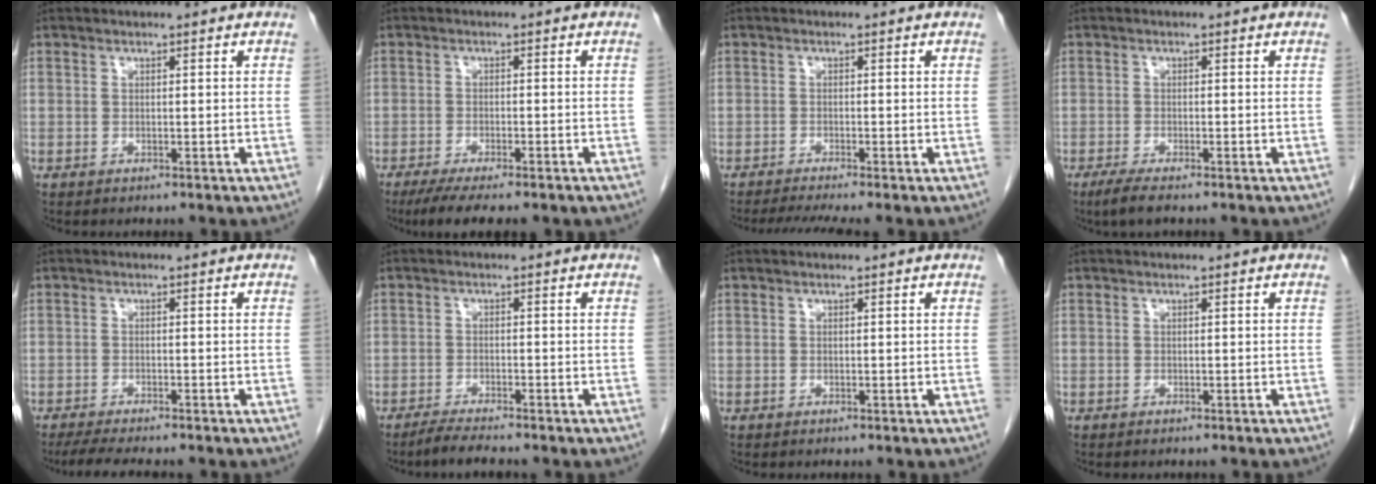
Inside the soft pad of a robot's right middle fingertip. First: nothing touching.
{"total": 8.6, "force": [-6.8, 1.5, 5.1], "torque": [-0.069, -0.014, -0.097]}
{"total": 4.6, "force": [-3.8, -0.6, 2.5], "torque": [-0.039, -0.012, -0.063]}
{"total": 3.0, "force": [-2.2, 0.3, 2.0], "torque": [-0.044, -0.009, -0.041]}
{"total": 6.9, "force": [-5.8, 0.9, 3.5], "torque": [-0.049, -0.014, -0.090]}
{"total": 3.3, "force": [-2.9, 0.1, 1.4], "torque": [-0.031, -0.011, -0.053]}
{"total": 0.0}
{"total": 0.9, "force": [-0.8, 0.2, 0.4], "torque": [-0.006, -0.002, -0.009]}